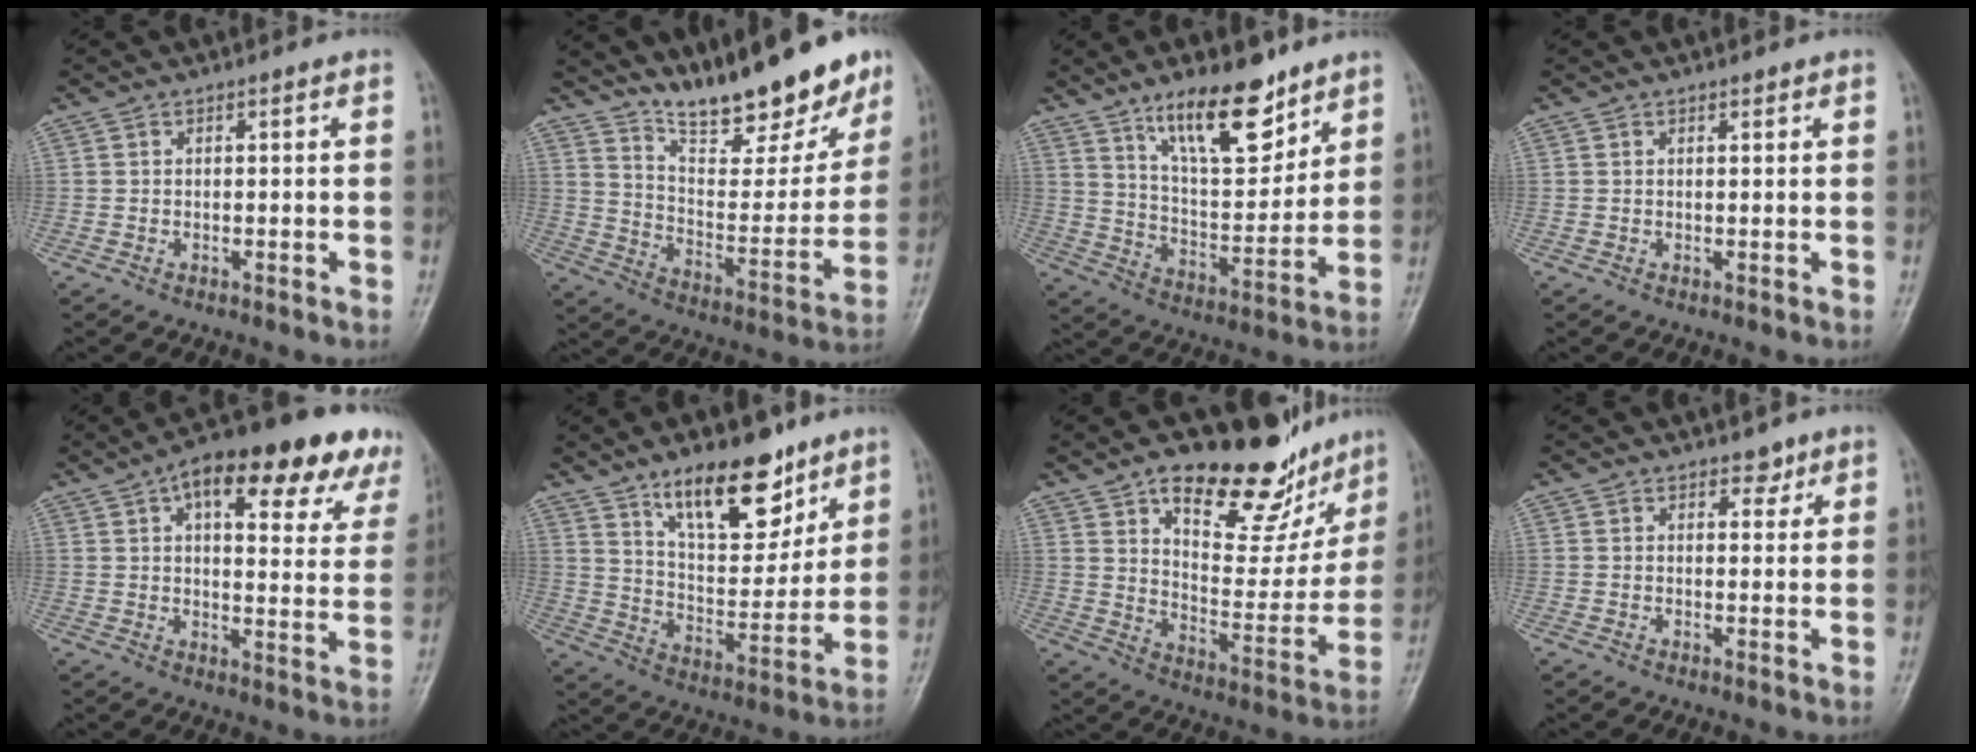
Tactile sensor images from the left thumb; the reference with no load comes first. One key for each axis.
{"total": 20.8, "fx": 16.6, "fy": 5.6, "fz": 11.2, "tx": -0.129, "ty": -0.099, "tz": 0.263}
{"total": 15.9, "fx": 10.8, "fy": 5.9, "fz": 10.1, "tx": -0.128, "ty": -0.071, "tz": 0.190}
{"total": 0.8, "fx": 0.7, "fy": 0.4, "fz": 0.3, "tx": -0.004, "ty": -0.005, "tz": 0.009}
{"total": 22.1, "fx": 12.4, "fy": 8.8, "fz": 16.0, "tx": -0.183, "ty": -0.007, "tz": 0.158}
{"total": 16.9, "fx": 11.2, "fy": 7.3, "fz": 10.4, "tx": -0.114, "ty": -0.073, "tz": 0.194}
{"total": 23.6, "fx": 16.0, "fy": 10.3, "fz": 13.9, "tx": -0.135, "ty": -0.075, "tz": 0.241}
{"total": 2.4, "fx": 1.7, "fy": 1.5, "fz": 0.9, "tx": 0.006, "ty": -0.010, "tz": 0.023}